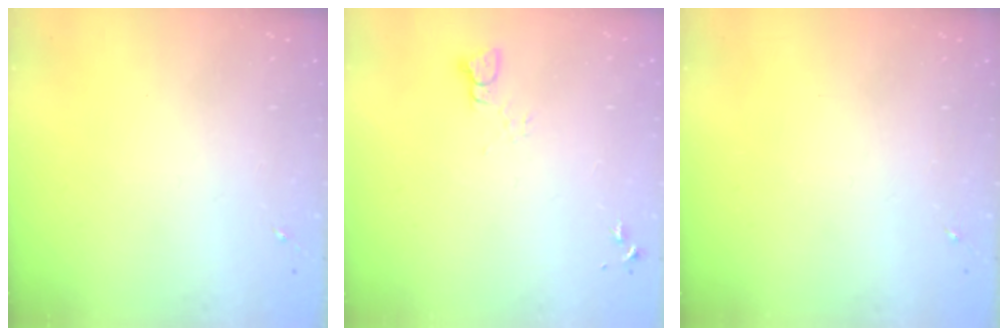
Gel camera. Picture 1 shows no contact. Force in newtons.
{"total": 2.2, "press": 2.2, "slide": 0.2}
{"total": 0.0}